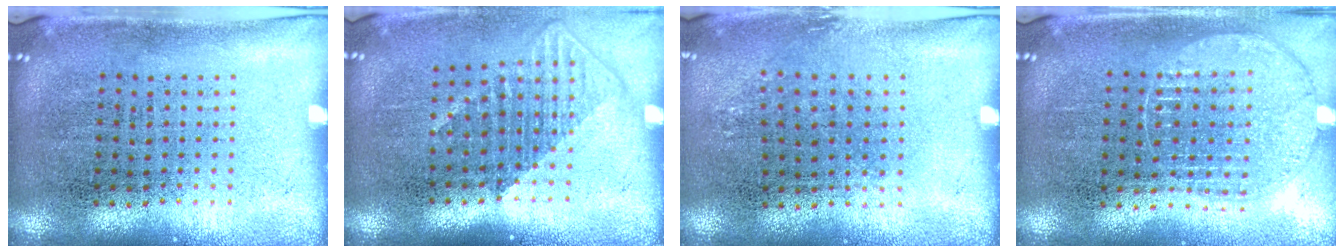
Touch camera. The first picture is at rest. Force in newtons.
{"total": 1.3, "press": 1.0, "slide": 0.8}
{"total": 0.9, "press": 0.6, "slide": 0.6}
{"total": 1.0, "press": 1.0, "slide": 0.1}